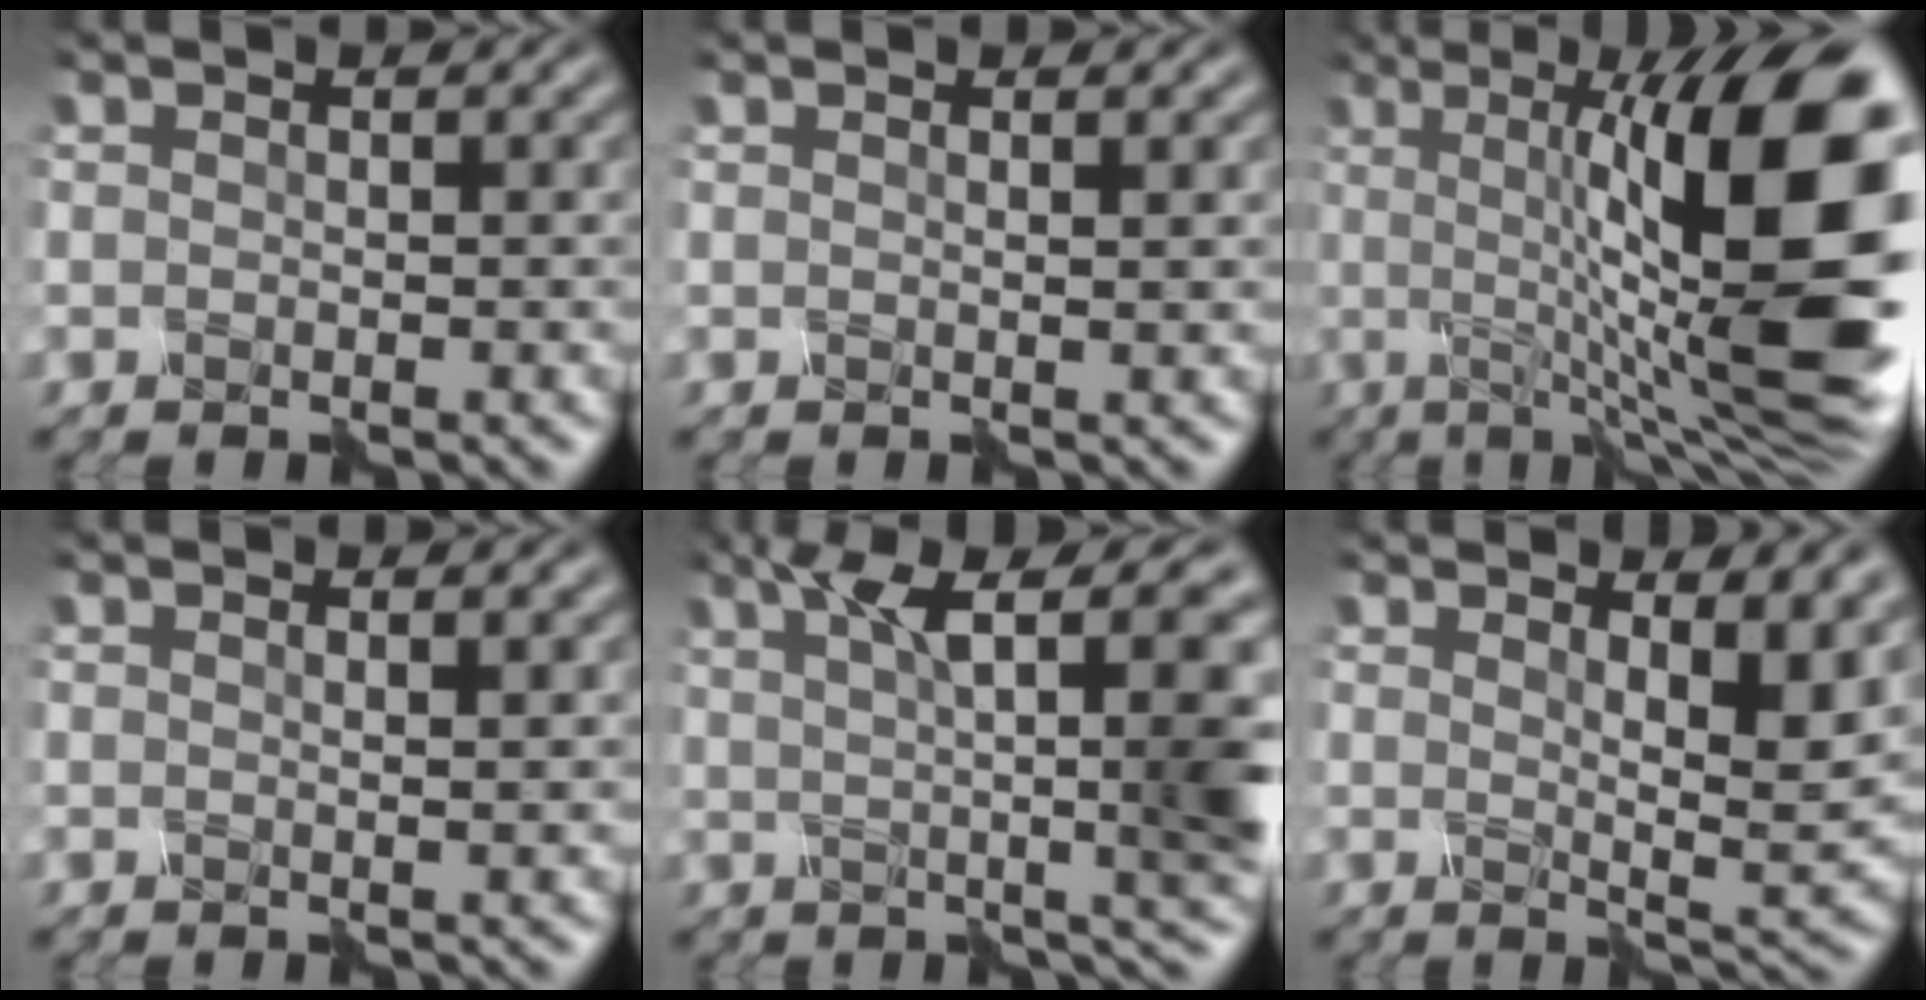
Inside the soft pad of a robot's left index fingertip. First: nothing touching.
{"total": 1.2, "force": [0.8, 0.4, 0.8], "torque": [-0.001, 0.004, -0.001]}
{"total": 17.2, "force": [1.3, 4.3, 16.6], "torque": [-0.201, 0.009, 0.019]}
{"total": 1.5, "force": [0.9, 0.5, 1.1], "torque": [-0.006, 0.007, -0.002]}
{"total": 12.6, "force": [4.7, 3.3, 11.3], "torque": [-0.131, 0.027, 0.076]}
{"total": 7.4, "force": [3.3, 2.1, 6.3], "torque": [-0.067, -0.003, 0.051]}